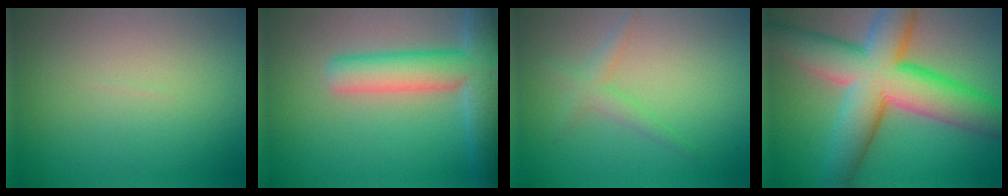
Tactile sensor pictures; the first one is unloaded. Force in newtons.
{"total": 7.1, "press": 7.1, "slide": 0.4}
{"total": 1.8, "press": 1.8, "slide": 0.1}
{"total": 13.2, "press": 13.2, "slide": 0.4}